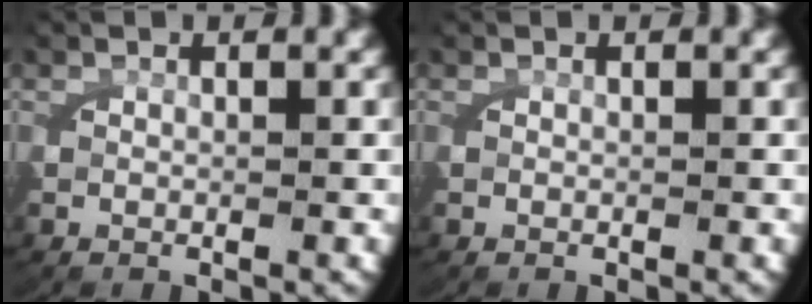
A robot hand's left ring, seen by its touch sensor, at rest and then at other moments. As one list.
[{"total": 0.0}]